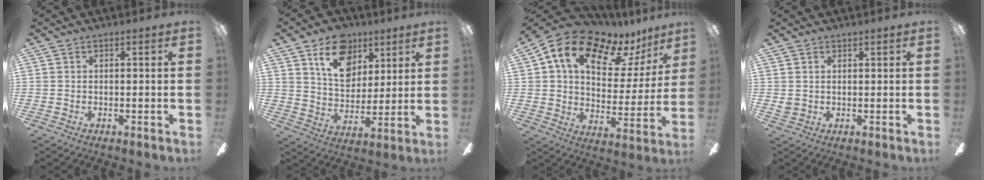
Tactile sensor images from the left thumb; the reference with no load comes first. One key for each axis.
{"total": 14.7, "fx": 8.1, "fy": 10.0, "fz": 7.1, "tx": -0.095, "ty": -0.028, "tz": 0.146}
{"total": 15.3, "fx": 10.3, "fy": 8.0, "fz": 7.9, "tx": -0.142, "ty": -0.065, "tz": 0.179}
{"total": 2.2, "fx": 1.5, "fy": 1.6, "fz": 0.3, "tx": -0.007, "ty": -0.001, "tz": 0.028}